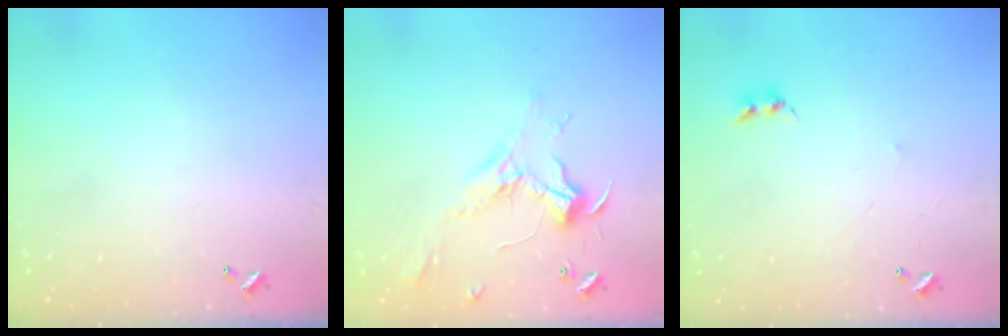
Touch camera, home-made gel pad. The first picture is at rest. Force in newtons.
{"total": 2.4, "press": 2.3, "slide": 0.8}
{"total": 2.4, "press": 2.4, "slide": 0.4}